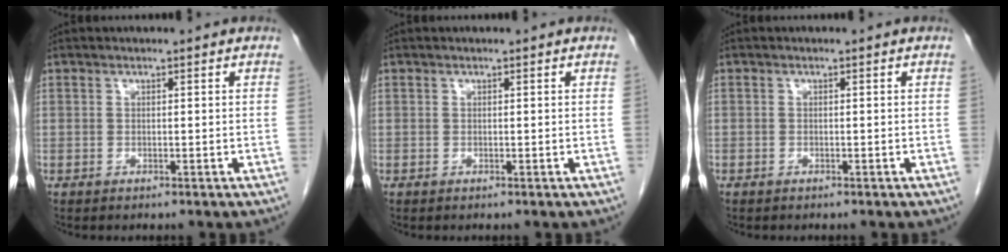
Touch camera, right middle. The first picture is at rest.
{"total": 0.0}
{"total": 0.0}